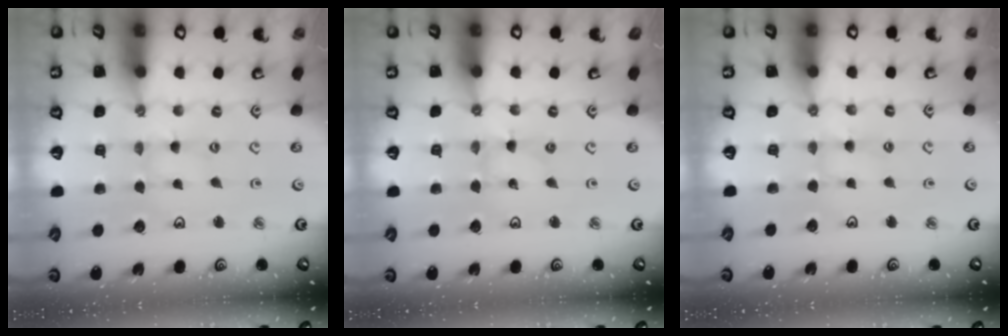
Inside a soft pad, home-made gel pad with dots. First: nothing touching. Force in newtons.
{"total": 0.0}
{"total": 2.8, "press": 2.8, "slide": 0.5}